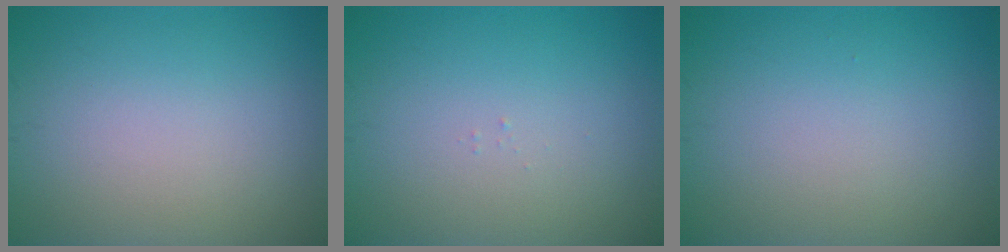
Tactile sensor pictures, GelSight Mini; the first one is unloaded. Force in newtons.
{"total": 0.0}
{"total": 0.0}